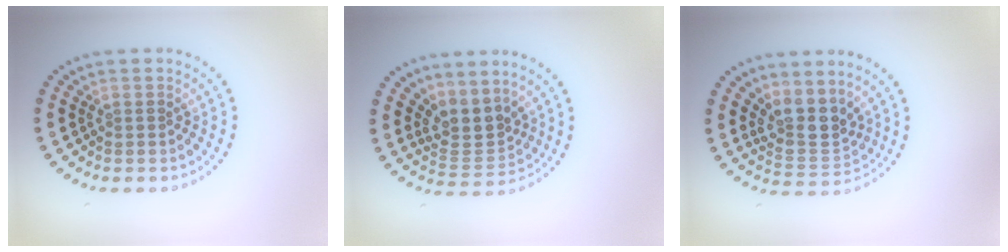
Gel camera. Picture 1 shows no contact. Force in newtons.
{"total": 3.2, "press": 2.4, "slide": 2.0}
{"total": 3.7, "press": 2.8, "slide": 2.3}